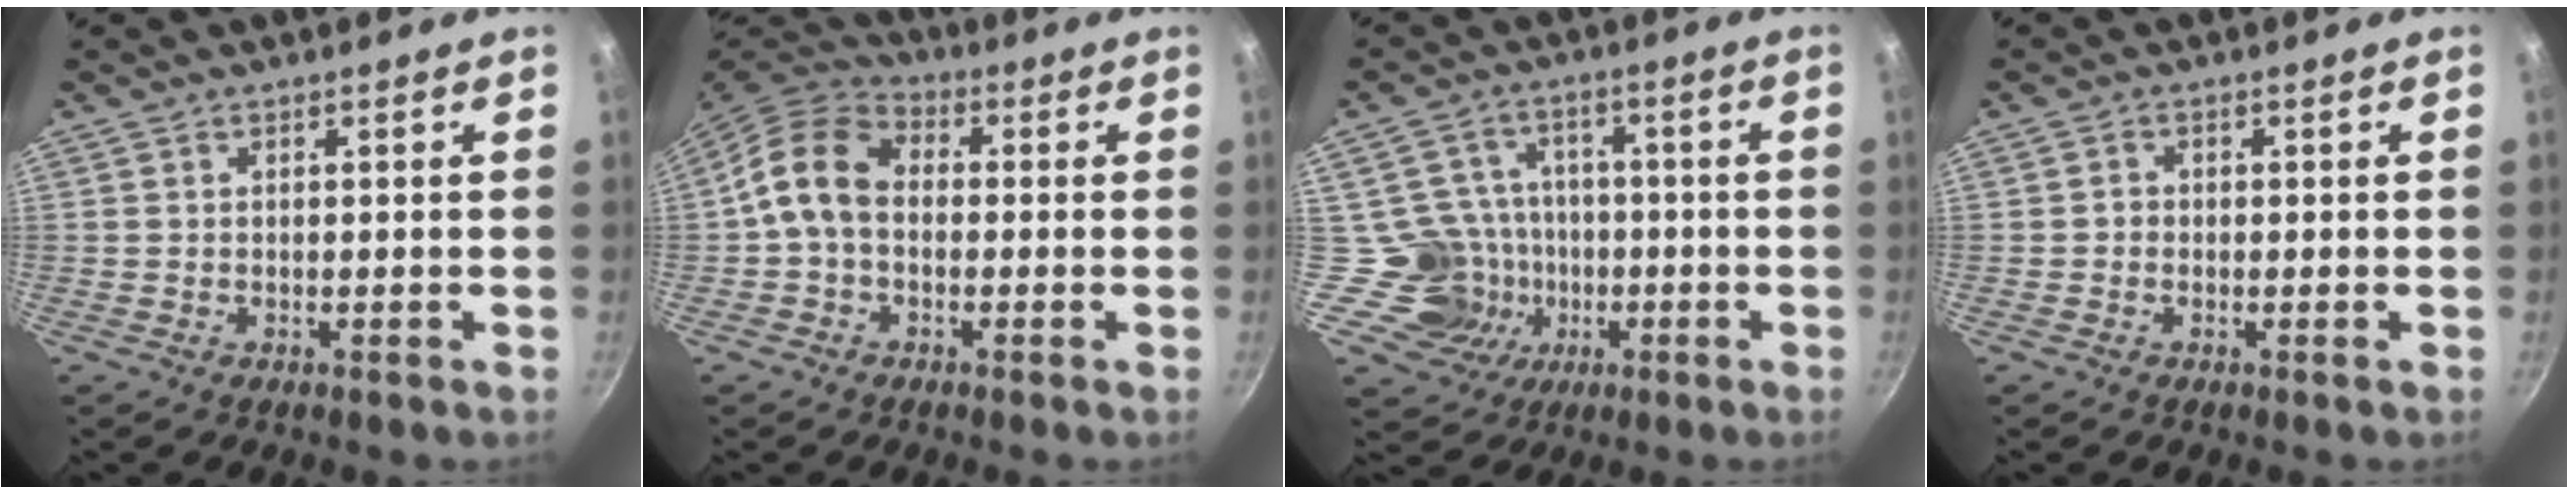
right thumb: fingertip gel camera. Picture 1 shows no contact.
{"total": 9.7, "force": [-0.4, 7.3, 6.4], "torque": [-0.099, 0.029, -0.028]}
{"total": 10.2, "force": [-2.2, 9.8, 1.7], "torque": [0.015, 0.032, -0.035]}
{"total": 1.0, "force": [-0.4, 0.9, 0.3], "torque": [0.000, 0.002, -0.010]}